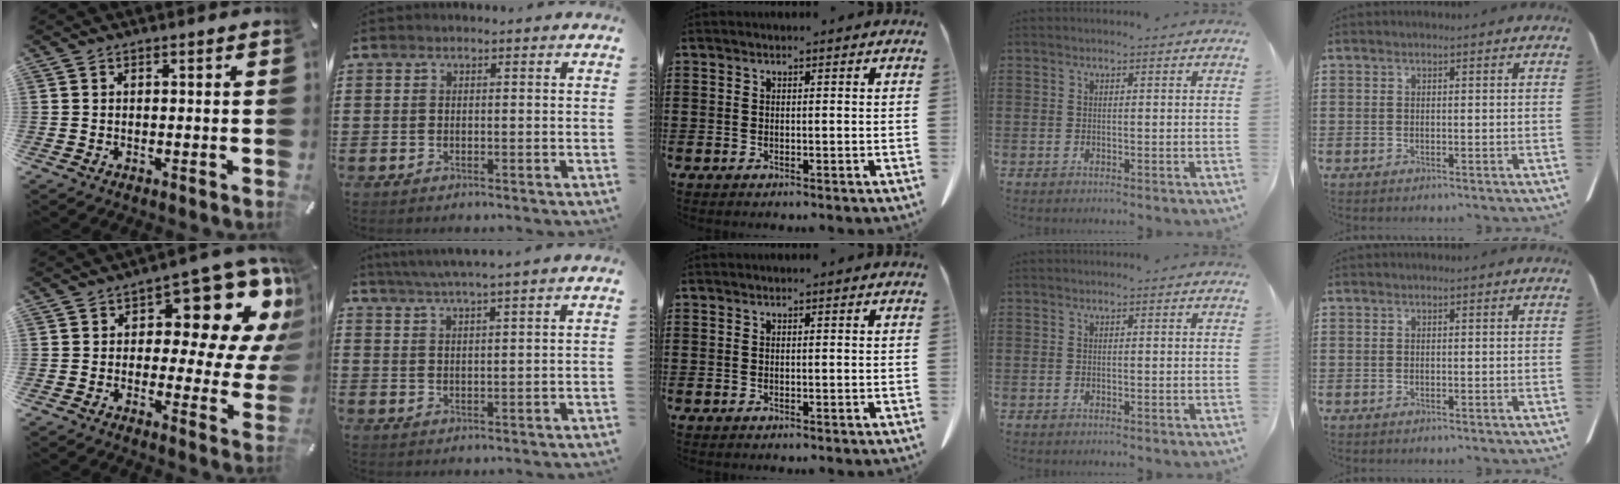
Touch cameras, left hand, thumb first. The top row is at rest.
{"thumb": {"total": 15.3, "force": [7.3, 7.7, 11.1], "torque": [-0.129, -0.068, 0.115]}, "index": {"total": 3.7, "force": [3.3, -0.7, 1.5], "torque": [-0.039, -0.010, 0.059]}}